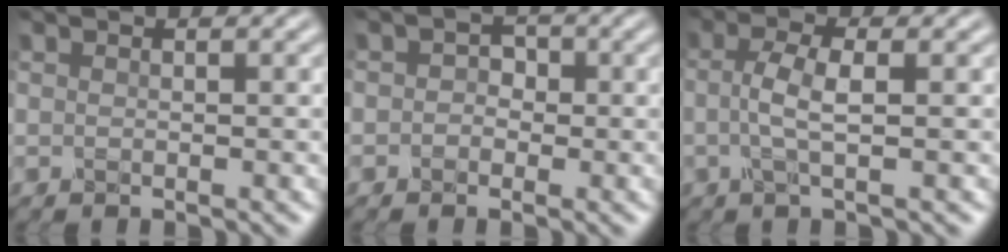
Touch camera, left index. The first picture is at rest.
{"total": 1.7, "force": [-0.5, 1.5, 0.6], "torque": [0.002, 0.004, -0.018]}
{"total": 2.7, "force": [-0.5, 0.5, 2.6], "torque": [-0.056, 0.005, -0.013]}